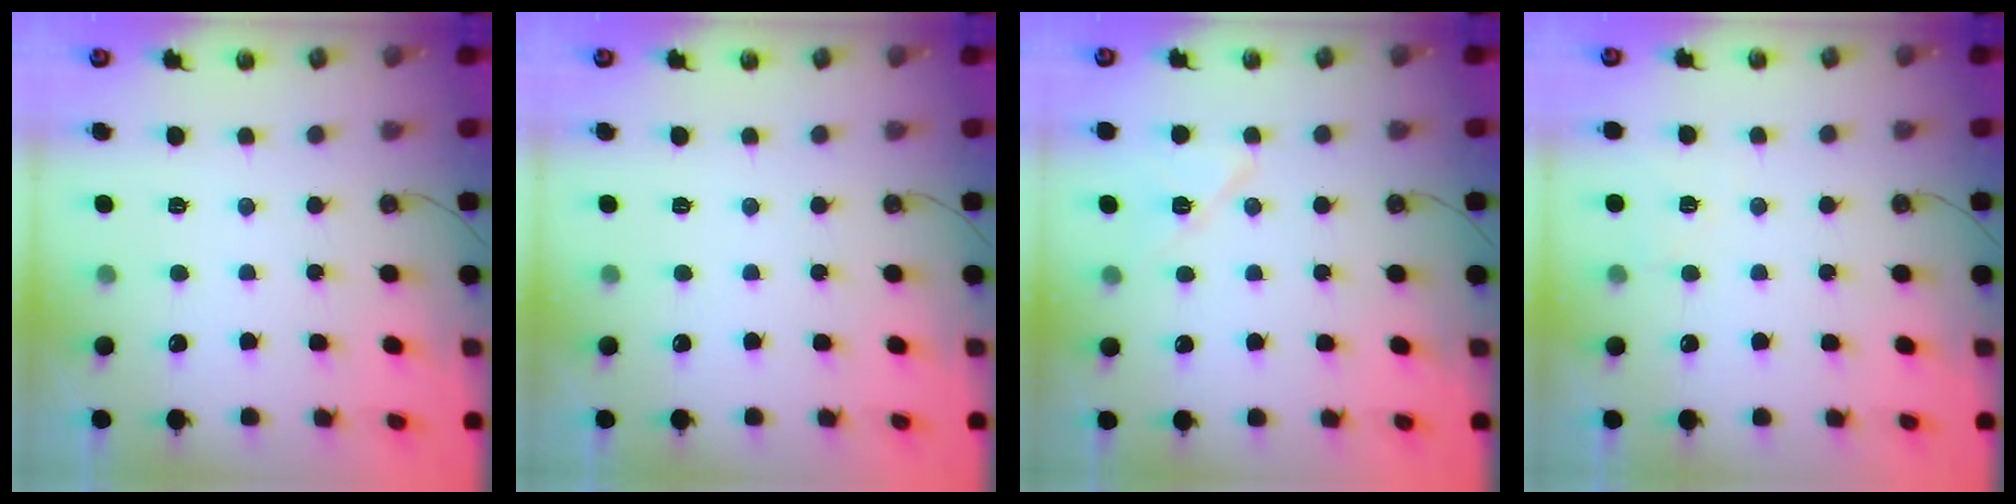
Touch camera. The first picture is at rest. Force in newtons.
{"total": 0.0}
{"total": 7.8, "press": 7.8, "slide": 0.7}
{"total": 5.0, "press": 4.7, "slide": 1.8}